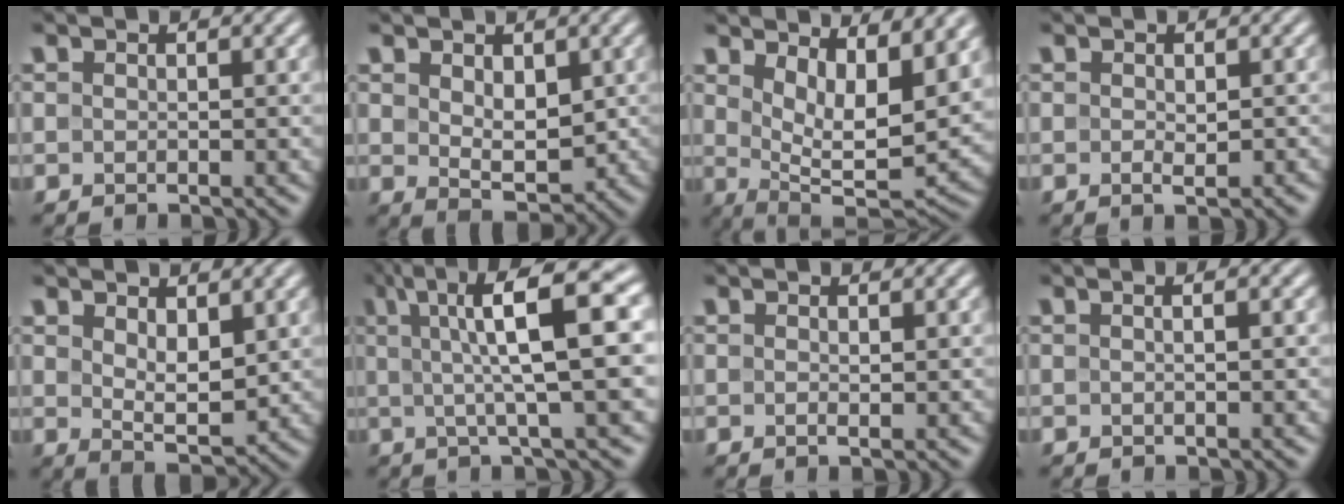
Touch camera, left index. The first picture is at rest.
{"total": 3.8, "force": [0.7, 2.3, 3.0], "torque": [-0.049, -0.009, 0.021]}
{"total": 9.3, "force": [4.0, 3.7, 7.6], "torque": [-0.118, -0.019, 0.077]}
{"total": 1.3, "force": [-0.3, 0.4, 1.3], "torque": [-0.022, -0.005, -0.004]}
{"total": 3.9, "force": [1.4, 1.8, 3.1], "torque": [-0.059, -0.008, 0.031]}
{"total": 10.6, "force": [2.7, 2.2, 10.0], "torque": [-0.139, 0.022, 0.037]}
{"total": 0.6, "force": [0.0, 0.0, 0.6], "torque": [-0.011, -0.002, -0.001]}
{"total": 1.7, "force": [0.3, 0.6, 1.5], "torque": [-0.013, -0.003, -0.010]}